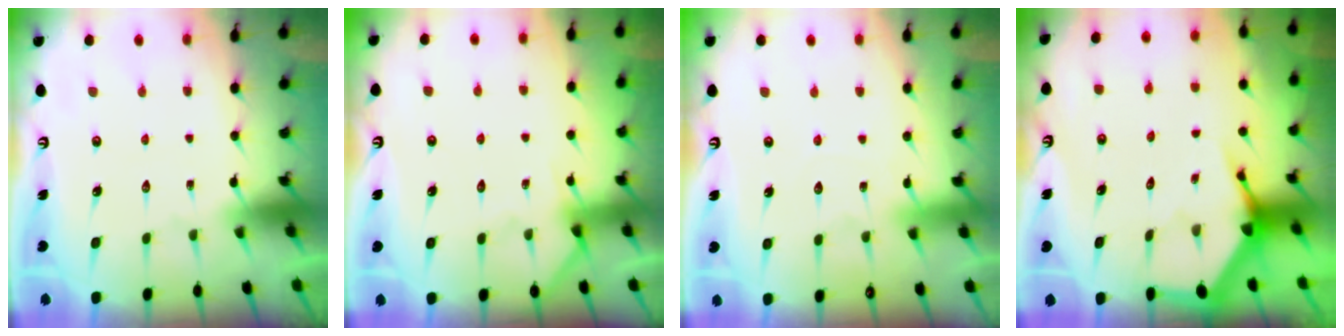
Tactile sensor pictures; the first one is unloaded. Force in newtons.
{"total": 2.8, "press": 2.8, "slide": 0.2}
{"total": 3.7, "press": 3.7, "slide": 0.6}
{"total": 3.8, "press": 3.8, "slide": 0.5}